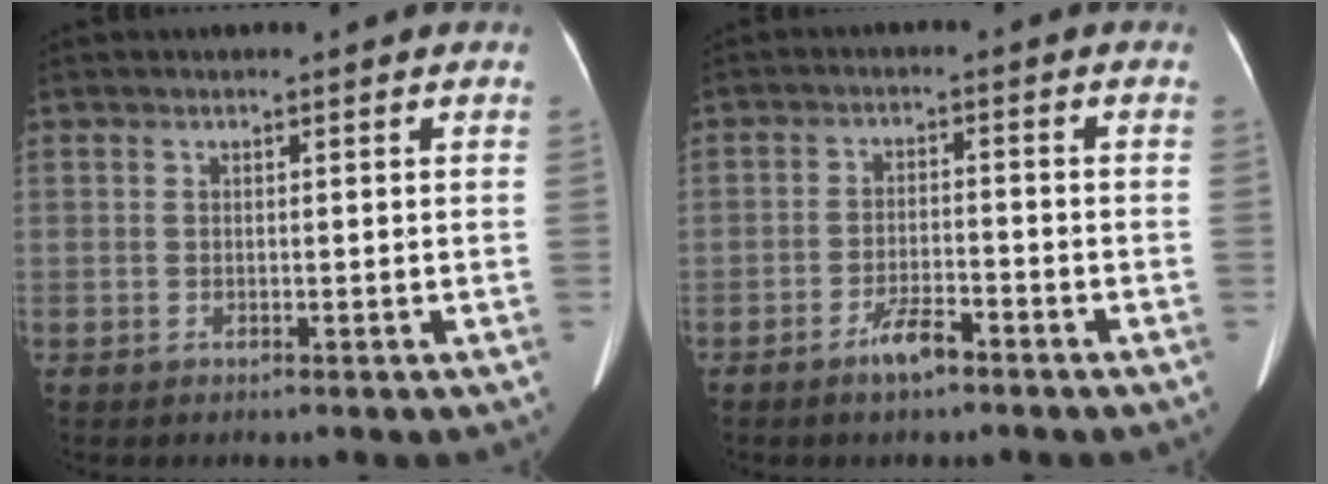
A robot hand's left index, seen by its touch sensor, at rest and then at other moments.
{"total": 4.1, "force": [-3.1, 0.9, 2.6], "torque": [-0.052, -0.005, -0.054]}